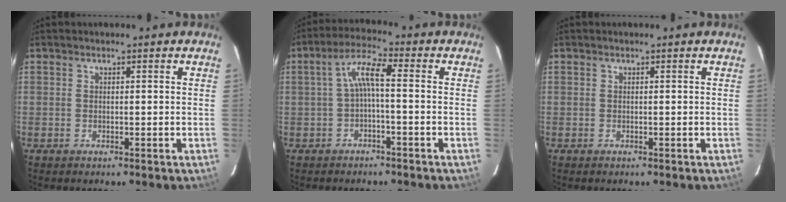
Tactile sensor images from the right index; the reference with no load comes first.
{"total": 5.0, "force": [-0.9, 0.8, 4.9], "torque": [-0.107, 0.016, -0.016]}
{"total": 0.0}